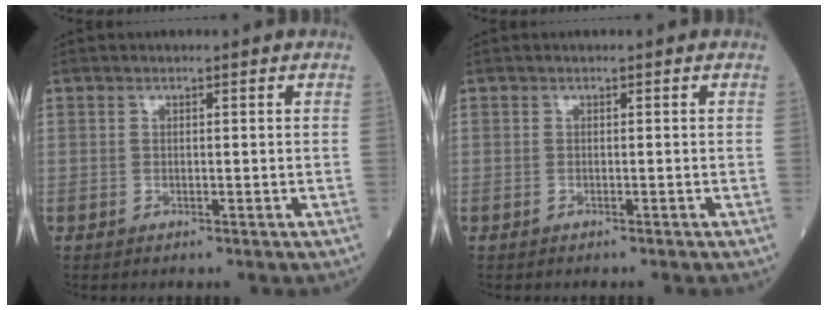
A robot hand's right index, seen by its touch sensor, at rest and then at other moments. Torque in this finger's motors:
{"motor_torque": [-0.13, 0.03, -0.07, -0.01]}